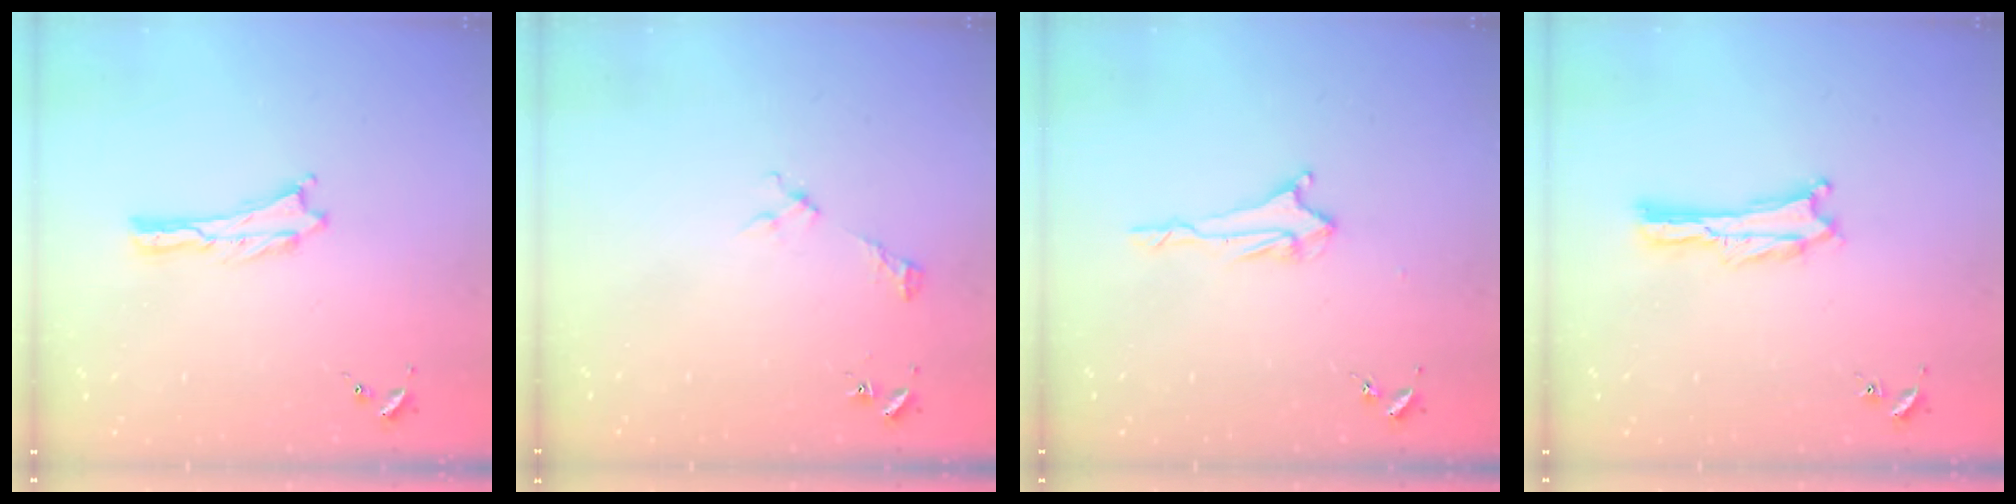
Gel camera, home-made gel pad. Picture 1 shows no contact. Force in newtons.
{"total": 2.2, "press": 2.2, "slide": 0.3}
{"total": 2.1, "press": 2.0, "slide": 0.4}
{"total": 0.0}